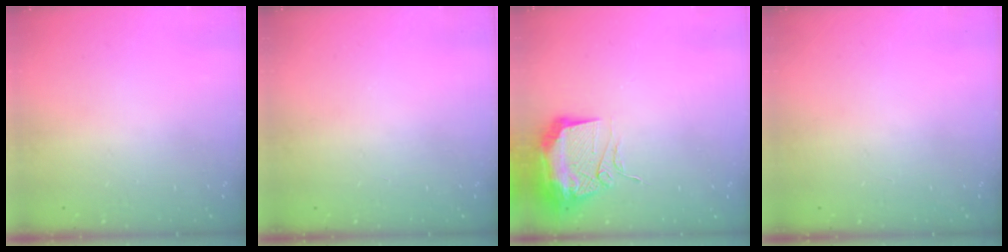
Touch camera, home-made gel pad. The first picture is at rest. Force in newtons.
{"total": 0.0}
{"total": 13.6, "press": 13.3, "slide": 2.8}
{"total": 0.0}